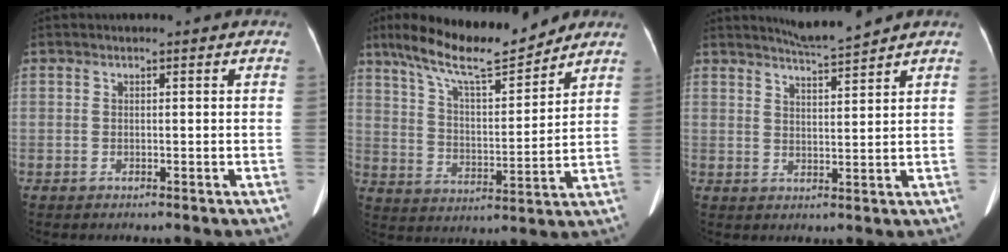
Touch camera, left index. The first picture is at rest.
{"total": 15.2, "force": [12.3, 2.6, 8.4], "torque": [-0.146, 0.007, 0.211]}
{"total": 4.6, "force": [4.4, -1.0, 1.1], "torque": [-0.025, -0.009, 0.076]}